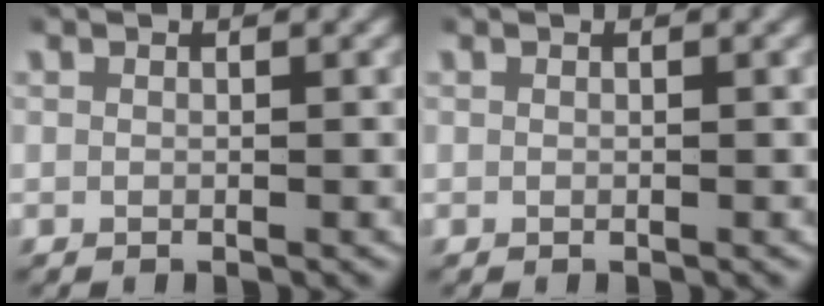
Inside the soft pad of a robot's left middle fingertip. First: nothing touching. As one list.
[{"total": 0.0}]